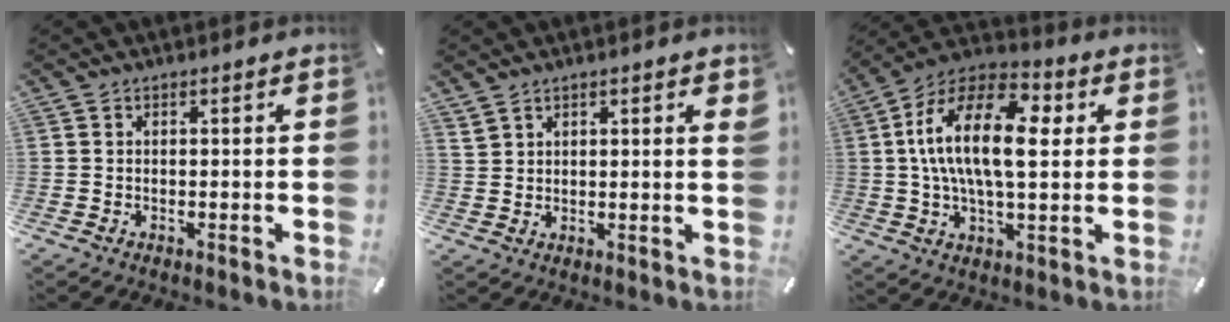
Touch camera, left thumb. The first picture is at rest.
{"total": 2.3, "force": [1.9, 0.7, 1.0], "torque": [-0.024, -0.001, 0.036]}
{"total": 18.5, "force": [3.2, 9.2, 15.7], "torque": [-0.310, -0.001, 0.044]}